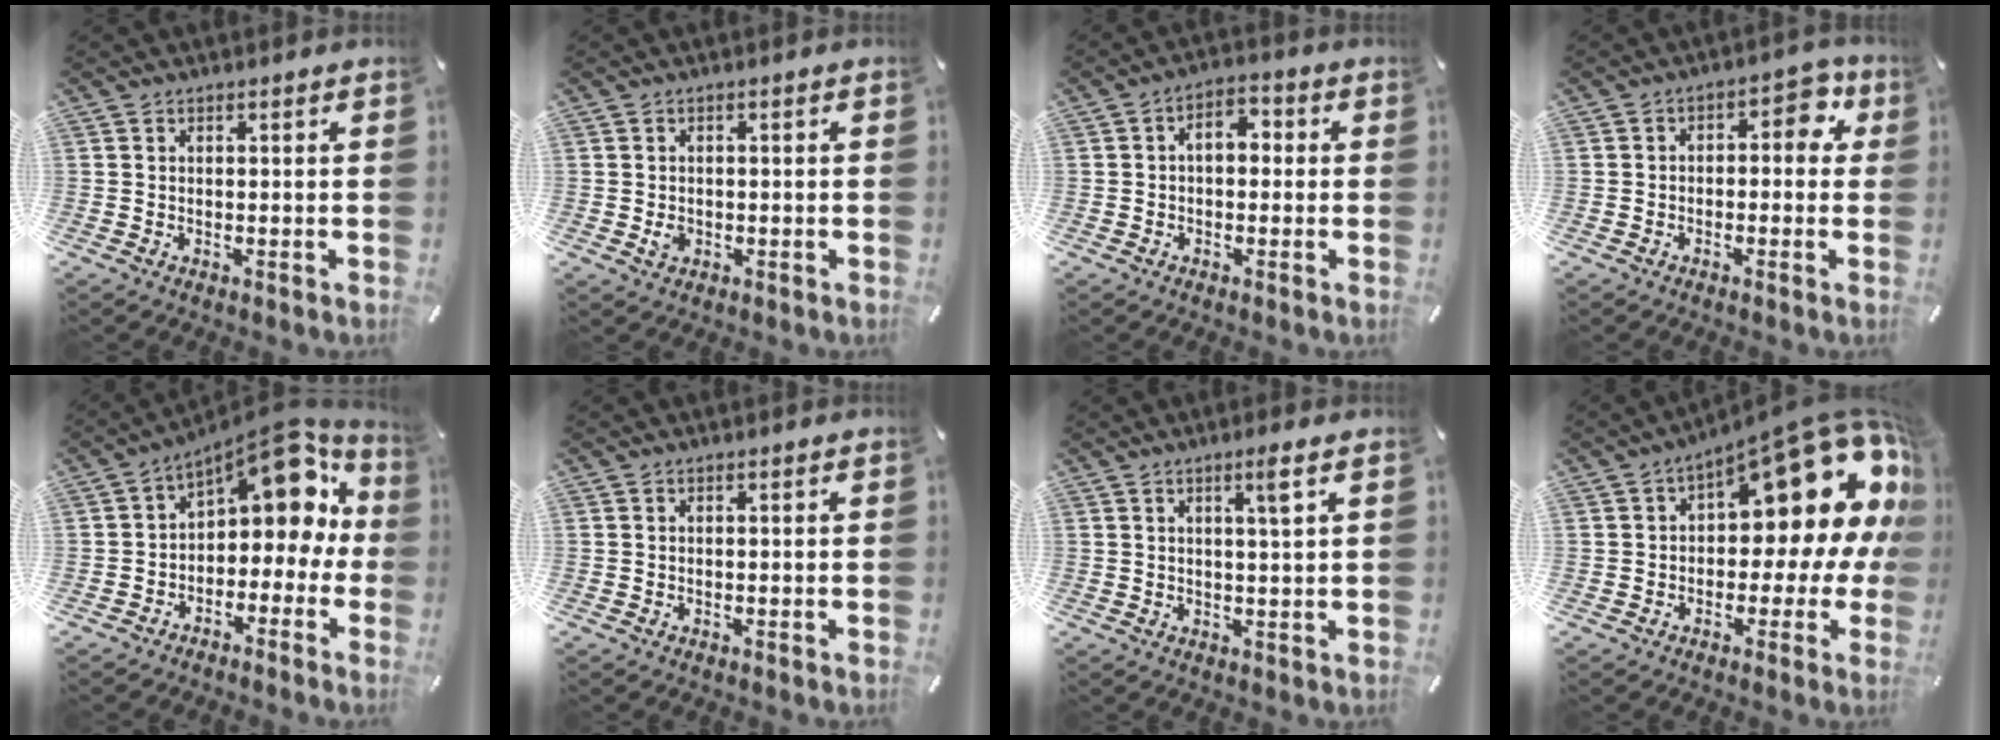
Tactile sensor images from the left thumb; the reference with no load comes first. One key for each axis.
{"total": 2.3, "fx": -0.6, "fy": 1.8, "fz": 1.3, "tx": -0.022, "ty": 0.004, "tz": -0.010}
{"total": 5.3, "fx": -0.5, "fy": 3.4, "fz": 4.0, "tx": -0.061, "ty": 0.012, "tz": -0.014}
{"total": 5.9, "fx": 0.3, "fy": 3.7, "fz": 4.5, "tx": -0.056, "ty": 0.005, "tz": -0.003}
{"total": 11.3, "fx": 6.4, "fy": 5.9, "fz": 7.2, "tx": -0.100, "ty": -0.059, "tz": 0.109}
{"total": 0.0}
{"total": 3.9, "fx": 2.0, "fy": -0.2, "fz": 3.3, "tx": -0.059, "ty": -0.005, "tz": 0.029}
{"total": 19.4, "fx": 8.7, "fy": 8.8, "fz": 15.0, "tx": -0.180, "ty": -0.074, "tz": 0.141}